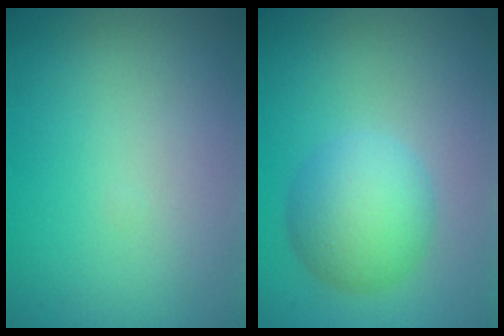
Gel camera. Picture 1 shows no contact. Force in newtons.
{"total": 5.4, "press": 5.4, "slide": 0.0}